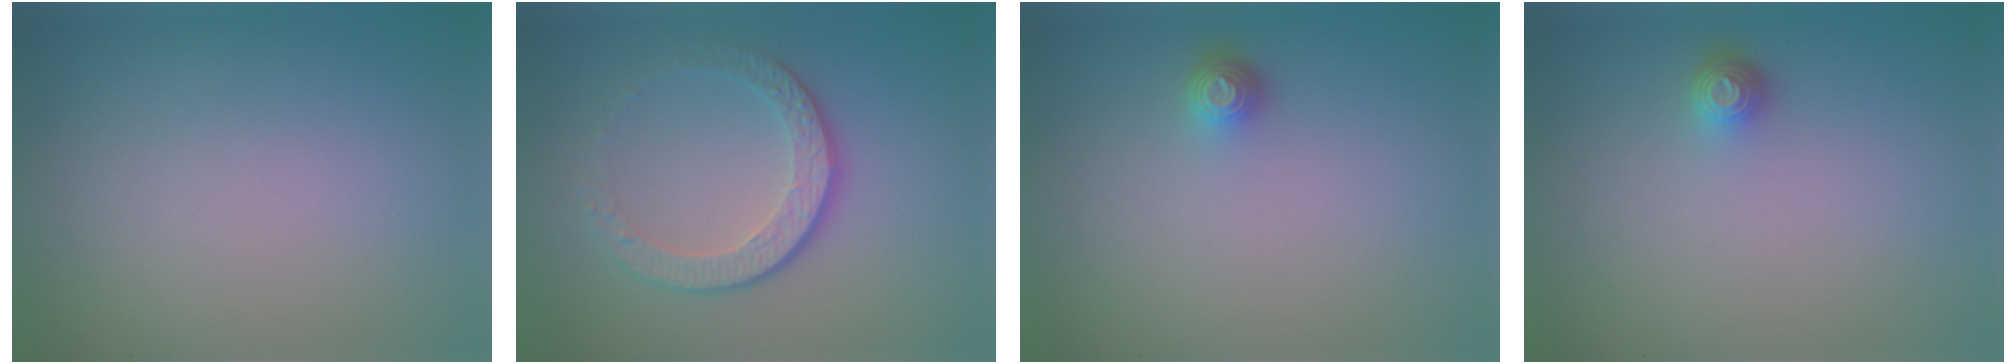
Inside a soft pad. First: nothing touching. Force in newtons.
{"total": 4.3, "press": 3.0, "slide": 3.1}
{"total": 1.4, "press": 1.1, "slide": 0.9}
{"total": 1.4, "press": 1.1, "slide": 0.9}